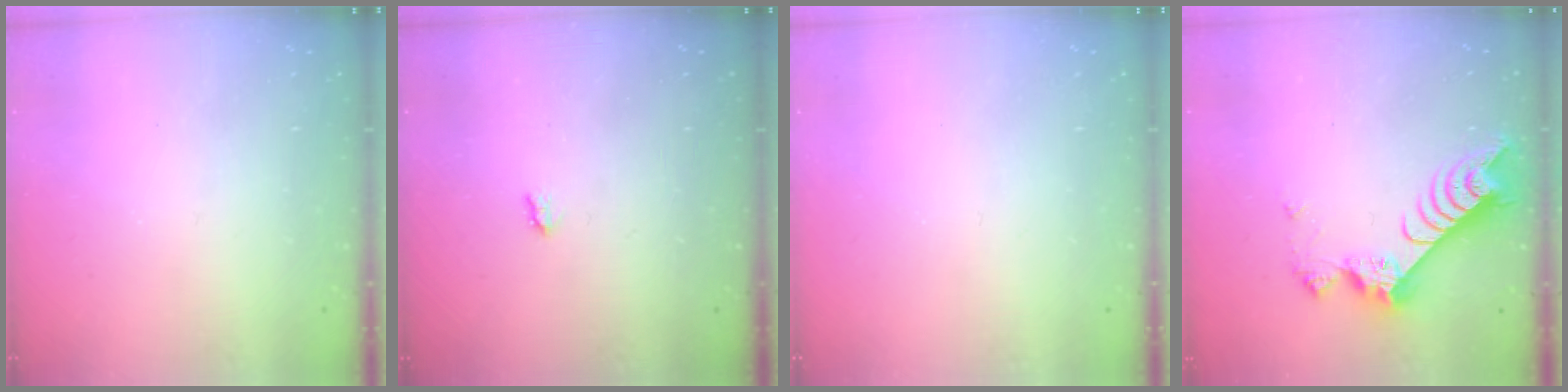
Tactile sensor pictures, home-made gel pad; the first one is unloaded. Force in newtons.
{"total": 1.7, "press": 1.6, "slide": 0.3}
{"total": 0.0}
{"total": 9.5, "press": 9.4, "slide": 1.0}